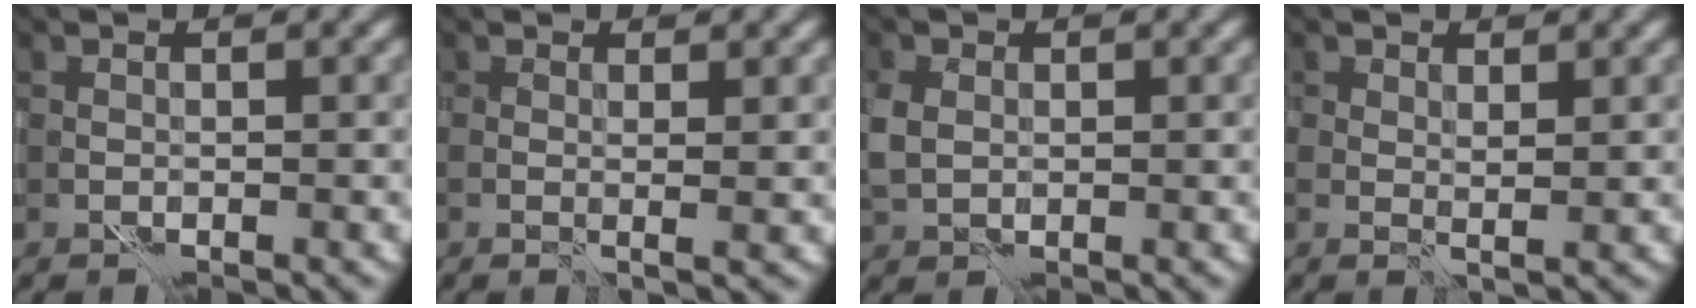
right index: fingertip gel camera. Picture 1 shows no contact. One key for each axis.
{"total": 1.8, "fx": 0.4, "fy": 0.3, "fz": 1.8, "tx": -0.027, "ty": -0.002, "tz": 0.006}
{"total": 2.6, "fx": 0.4, "fy": 2.0, "fz": 1.5, "tx": -0.043, "ty": 0.004, "tz": 0.006}
{"total": 1.7, "fx": 0.9, "fy": 0.9, "fz": 1.2, "tx": -0.023, "ty": -0.001, "tz": 0.017}